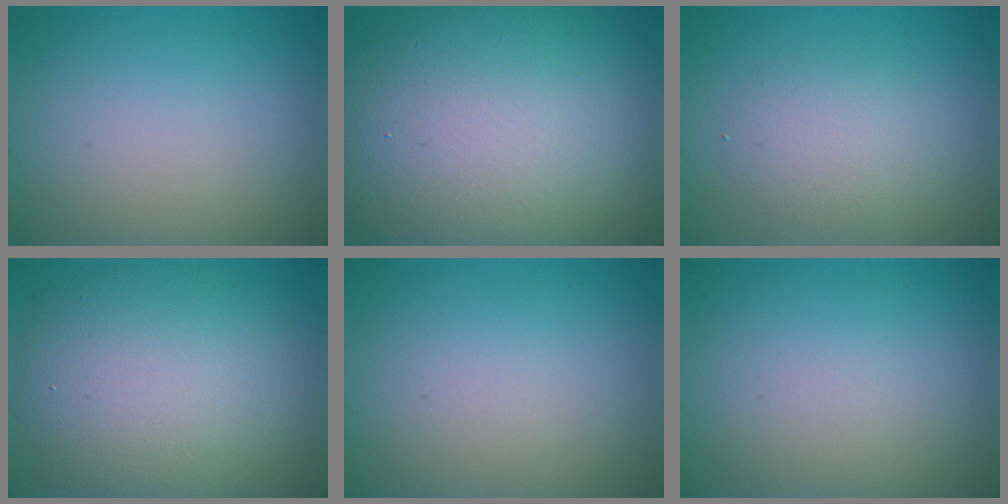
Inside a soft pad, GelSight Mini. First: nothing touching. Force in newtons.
{"total": 18.5, "press": 18.4, "slide": 1.2}
{"total": 2.4, "press": 2.4, "slide": 0.1}
{"total": 10.1, "press": 10.1, "slide": 0.7}
{"total": 0.0}
{"total": 0.0}